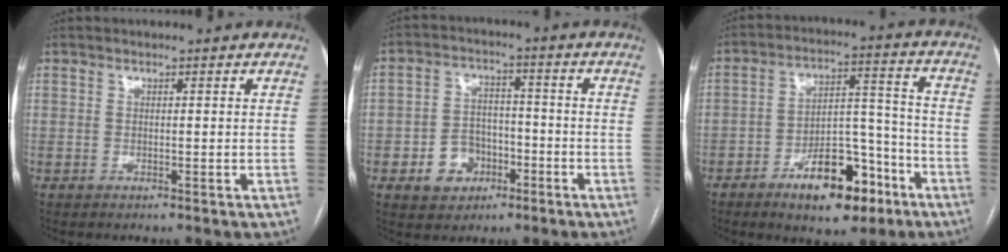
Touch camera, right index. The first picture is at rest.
{"total": 7.1, "force": [-2.8, 5.8, 3.0], "torque": [-0.056, 0.020, -0.037]}
{"total": 13.2, "force": [-7.4, 5.6, 9.3], "torque": [-0.135, 0.024, -0.110]}